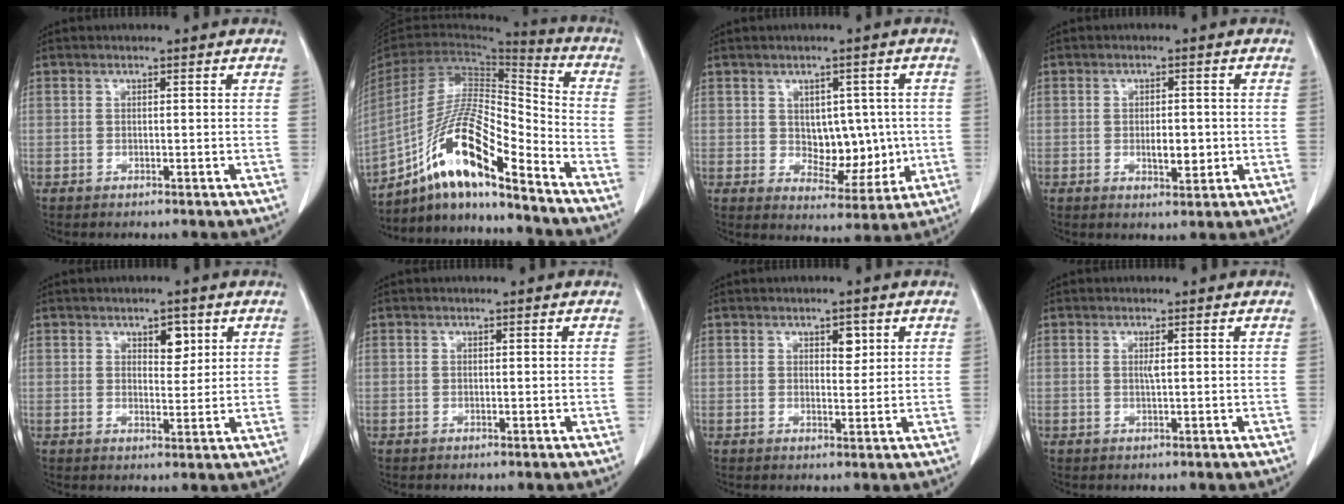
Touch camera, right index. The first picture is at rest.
{"total": 17.0, "force": [-11.5, 1.9, 12.4], "torque": [-0.249, -0.001, -0.209]}
{"total": 7.3, "force": [0.4, 4.7, 5.5], "torque": [-0.067, 0.004, 0.023]}
{"total": 3.6, "force": [-0.5, 1.5, 3.2], "torque": [-0.051, -0.001, -0.001]}
{"total": 3.3, "force": [1.7, 1.7, 2.3], "torque": [-0.031, -0.001, 0.026]}
{"total": 0.0}
{"total": 2.4, "force": [1.1, 1.2, 1.7], "torque": [-0.021, -0.001, 0.017]}
{"total": 1.0, "force": [0.2, -0.1, 1.0], "torque": [-0.022, -0.001, 0.003]}